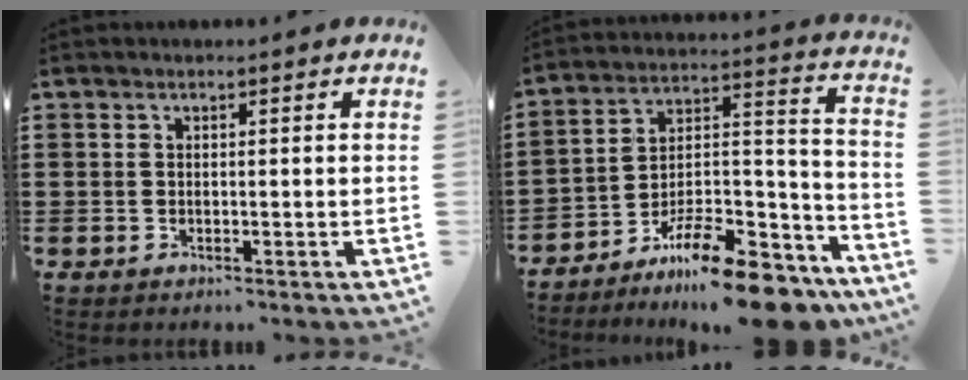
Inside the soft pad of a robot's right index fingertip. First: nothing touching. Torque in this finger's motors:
{"motor_torque": [0.02, 0.16, 1.05, 0.21]}